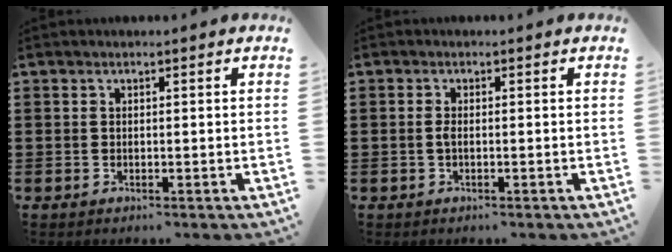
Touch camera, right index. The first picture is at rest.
{"total": 1.2, "force": [-0.3, 0.3, 1.2], "torque": [-0.030, -0.003, -0.008]}